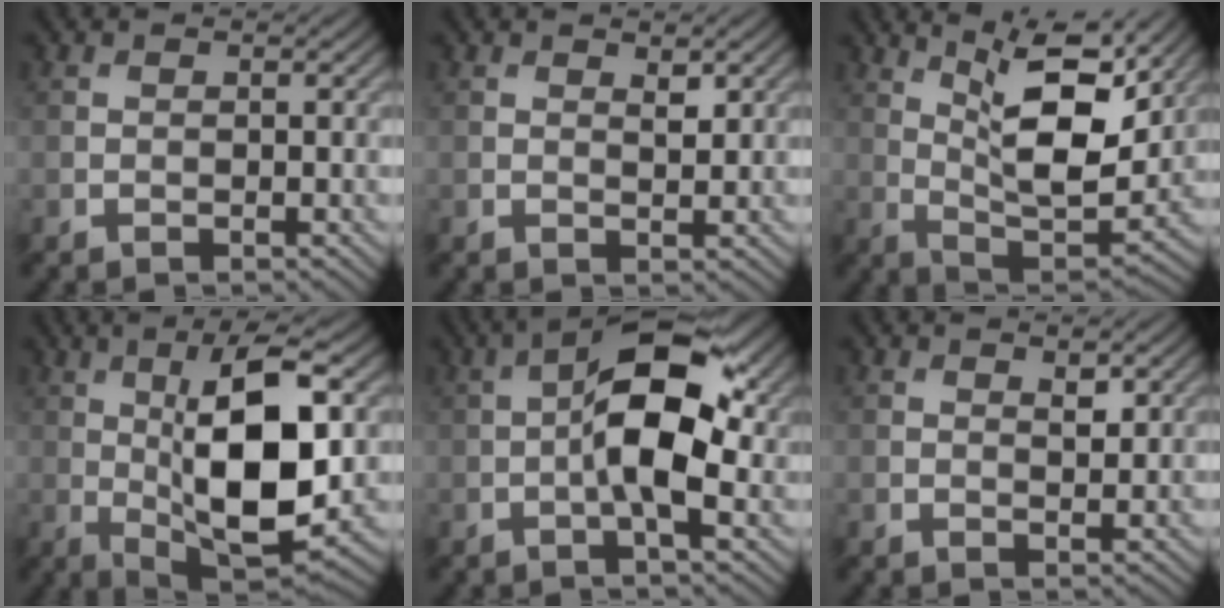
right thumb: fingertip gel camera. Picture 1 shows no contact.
{"total": 1.4, "force": [0.9, 0.4, 0.9], "torque": [-0.018, -0.004, 0.017]}
{"total": 11.8, "force": [6.3, 3.4, 9.4], "torque": [-0.173, -0.006, 0.113]}
{"total": 14.0, "force": [0.8, 4.8, 13.1], "torque": [-0.214, 0.000, 0.013]}
{"total": 9.9, "force": [-0.2, 3.7, 9.2], "torque": [-0.164, 0.014, -0.013]}
{"total": 1.4, "force": [0.9, 0.4, 1.0], "torque": [-0.019, -0.003, 0.017]}